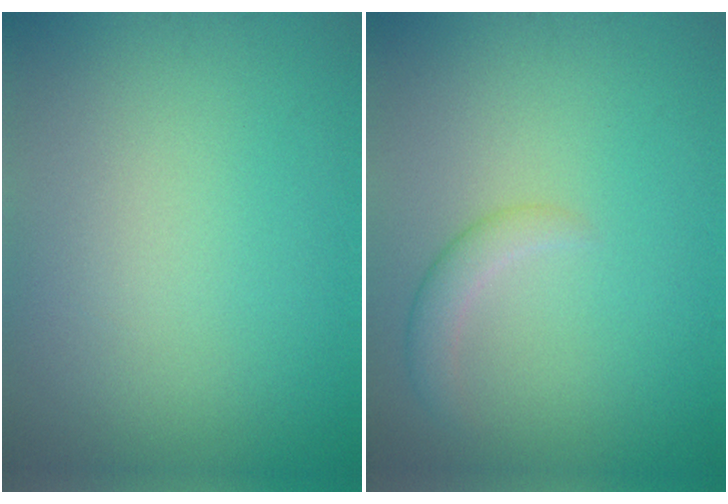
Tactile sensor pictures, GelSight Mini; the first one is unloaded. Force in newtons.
{"total": 1.8, "press": 1.8, "slide": 0.0}